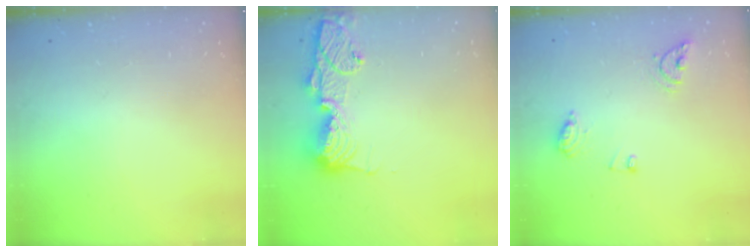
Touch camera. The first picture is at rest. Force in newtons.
{"total": 14.3, "press": 14.2, "slide": 1.3}
{"total": 8.3, "press": 8.2, "slide": 0.9}